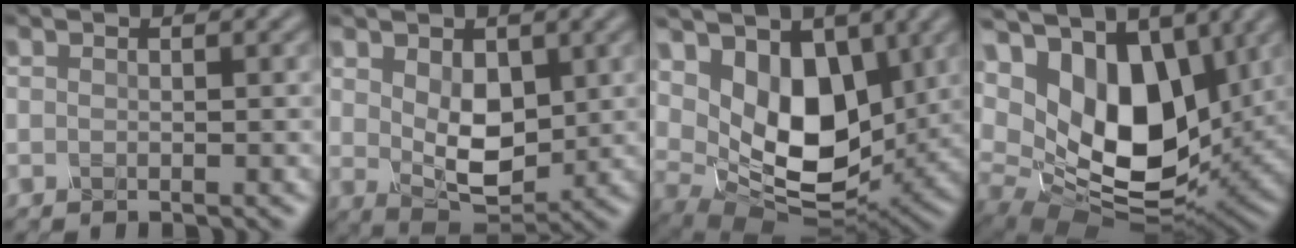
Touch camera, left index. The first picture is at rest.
{"total": 4.9, "force": [0.9, 3.1, 3.7], "torque": [-0.071, -0.005, 0.026]}
{"total": 8.7, "force": [2.6, 5.6, 6.1], "torque": [-0.120, -0.021, 0.046]}
{"total": 13.6, "force": [5.0, 8.3, 9.5], "torque": [-0.183, 0.001, 0.090]}